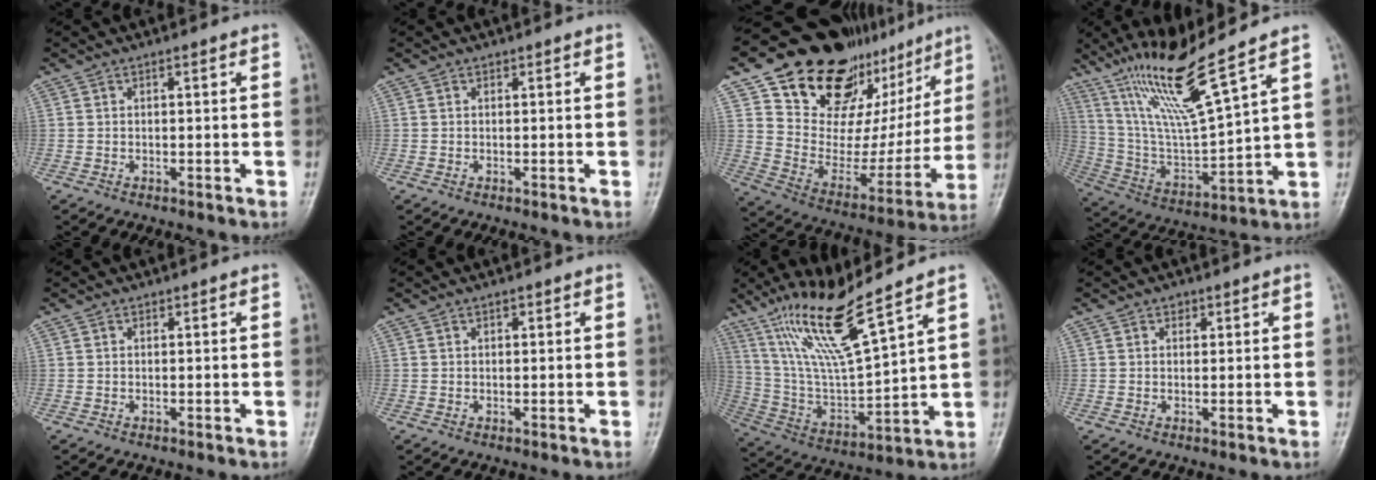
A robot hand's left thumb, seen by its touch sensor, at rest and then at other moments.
{"total": 0.0}
{"total": 27.4, "force": [17.2, 15.7, 14.5], "torque": [-0.165, -0.053, 0.273]}
{"total": 16.3, "force": [11.5, 0.8, 11.5], "torque": [-0.209, -0.063, 0.230]}
{"total": 0.0}
{"total": 0.7, "force": [0.4, 0.5, 0.4], "torque": [-0.002, -0.001, 0.006]}
{"total": 16.5, "force": [11.6, 1.8, 11.6], "torque": [-0.211, -0.063, 0.237]}
{"total": 1.3, "force": [0.7, 1.0, 0.5], "torque": [0.003, -0.003, 0.008]}